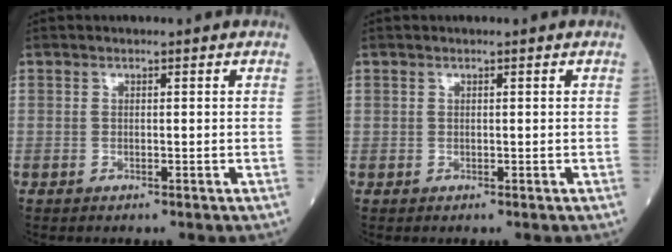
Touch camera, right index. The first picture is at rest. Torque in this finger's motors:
{"motor_torque": [0.03, -0.04, 0.20, 0.04]}